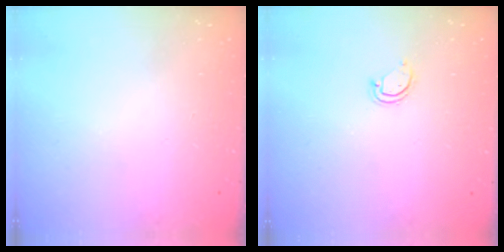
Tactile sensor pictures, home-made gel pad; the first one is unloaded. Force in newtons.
{"total": 3.0, "press": 3.0, "slide": 0.2}